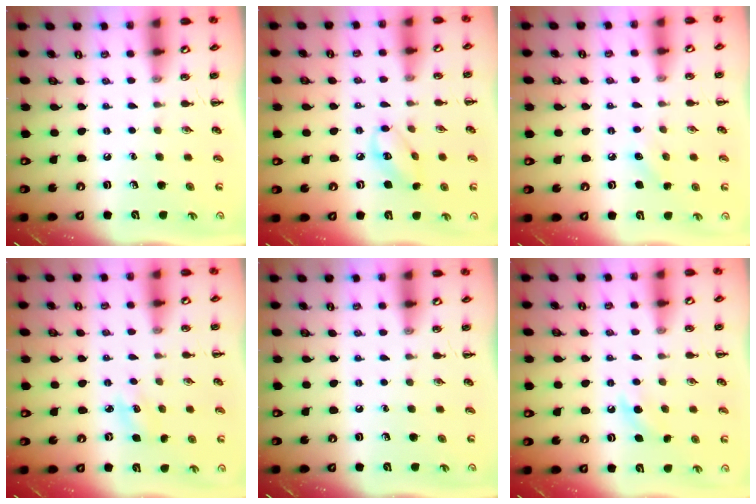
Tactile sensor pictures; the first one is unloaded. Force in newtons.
{"total": 6.3, "press": 6.3, "slide": 0.8}
{"total": 5.7, "press": 5.4, "slide": 1.6}
{"total": 4.2, "press": 4.0, "slide": 1.3}
{"total": 0.0}
{"total": 5.7, "press": 5.5, "slide": 1.6}